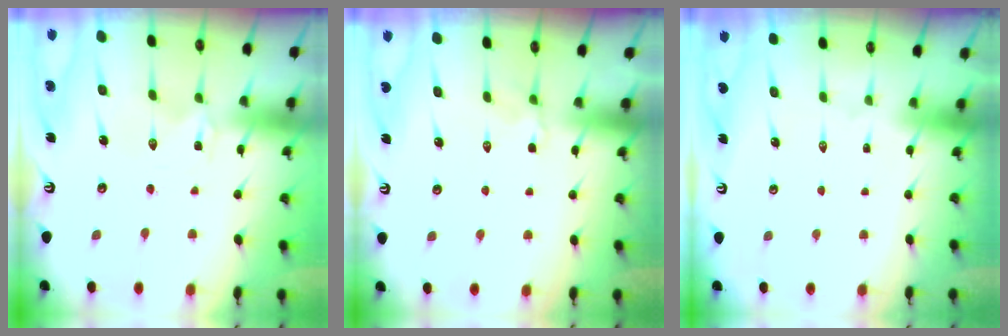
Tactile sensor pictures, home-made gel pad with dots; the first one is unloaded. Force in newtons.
{"total": 2.7, "press": 2.1, "slide": 1.8}
{"total": 1.6, "press": 1.6, "slide": 0.1}